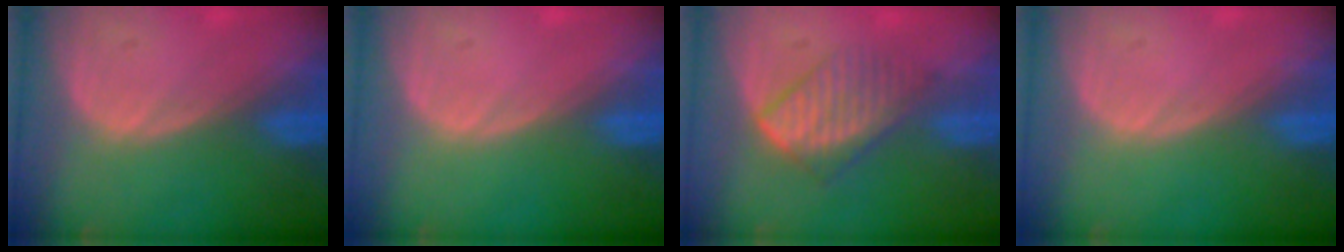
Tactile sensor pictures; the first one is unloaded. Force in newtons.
{"total": 0.0}
{"total": 6.2, "press": 5.8, "slide": 2.3}
{"total": 0.0}